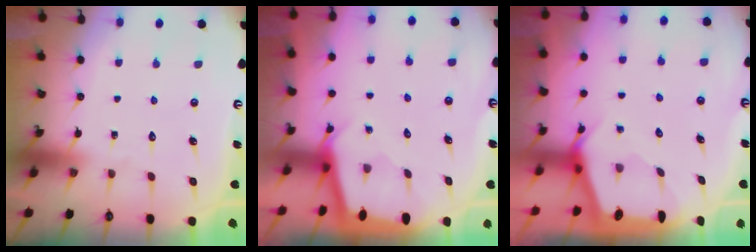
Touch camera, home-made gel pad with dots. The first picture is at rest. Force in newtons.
{"total": 2.1, "press": 2.1, "slide": 0.1}
{"total": 2.5, "press": 2.4, "slide": 0.3}